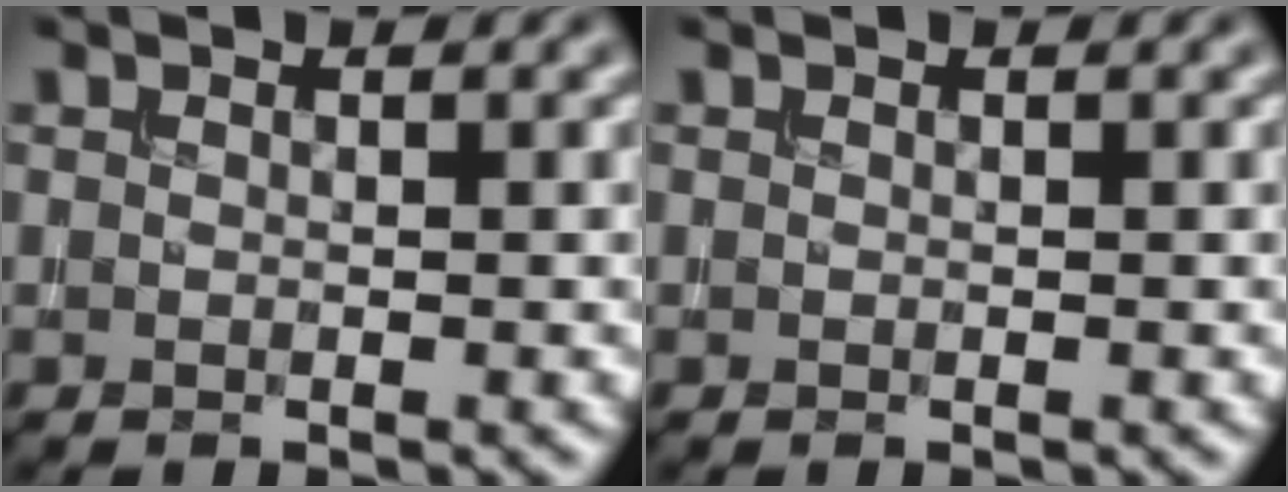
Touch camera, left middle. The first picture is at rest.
{"total": 0.0}